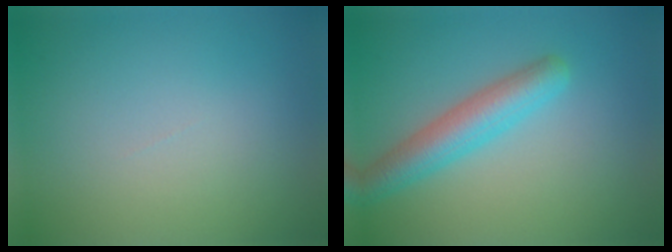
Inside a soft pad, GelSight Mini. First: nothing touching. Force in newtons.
{"total": 4.5, "press": 4.5, "slide": 0.2}